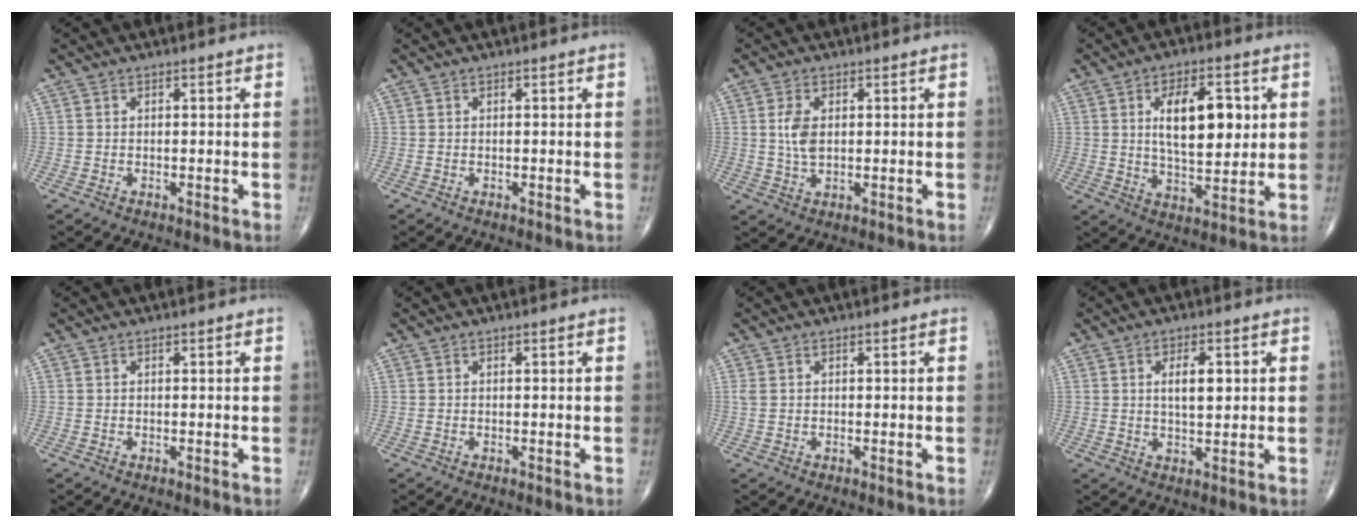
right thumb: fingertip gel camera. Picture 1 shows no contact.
{"total": 0.0}
{"total": 4.6, "force": [0.7, 2.6, 3.8], "torque": [-0.078, -0.005, 0.016]}
{"total": 13.7, "force": [3.0, 6.6, 11.6], "torque": [-0.160, -0.014, 0.052]}
{"total": 0.0}
{"total": 0.0}
{"total": 1.2, "force": [0.3, 0.8, 0.9], "torque": [-0.029, 0.007, 0.010]}
{"total": 5.5, "force": [1.3, 2.3, 4.8], "torque": [-0.072, -0.007, 0.021]}